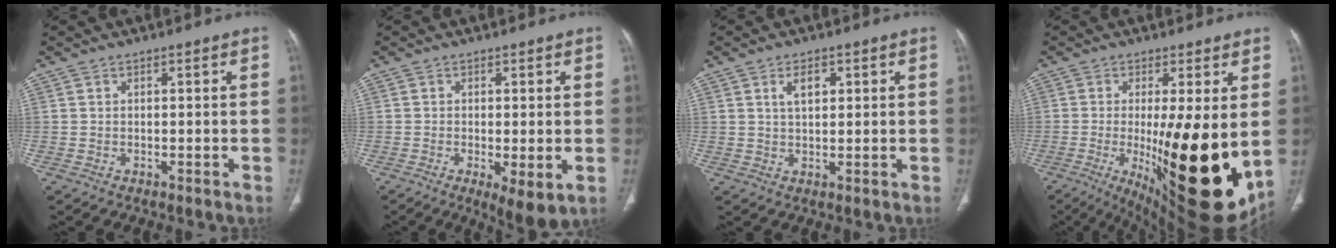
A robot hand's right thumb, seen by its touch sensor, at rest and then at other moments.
{"total": 6.4, "force": [-1.7, 1.9, 5.8], "torque": [-0.098, -0.021, -0.025]}
{"total": 3.8, "force": [1.5, 1.9, 2.8], "torque": [-0.041, -0.004, 0.028]}
{"total": 23.9, "force": [-3.1, 6.7, 22.7], "torque": [-0.297, -0.045, -0.021]}